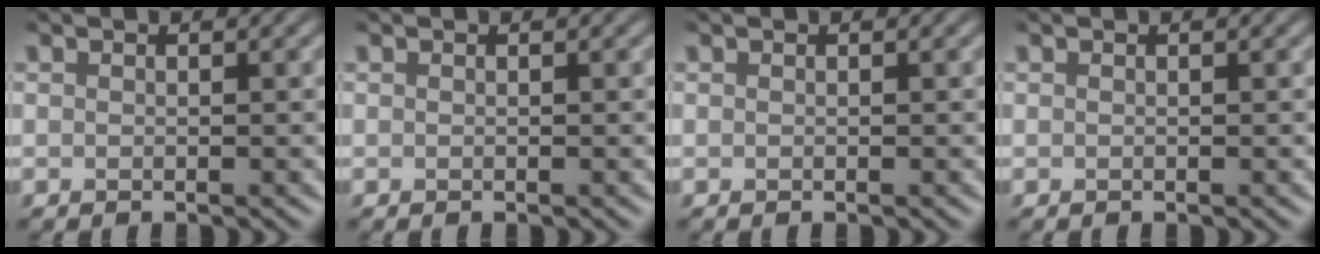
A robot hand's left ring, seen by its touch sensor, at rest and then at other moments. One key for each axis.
{"total": 0.0}
{"total": 0.0}
{"total": 0.0}